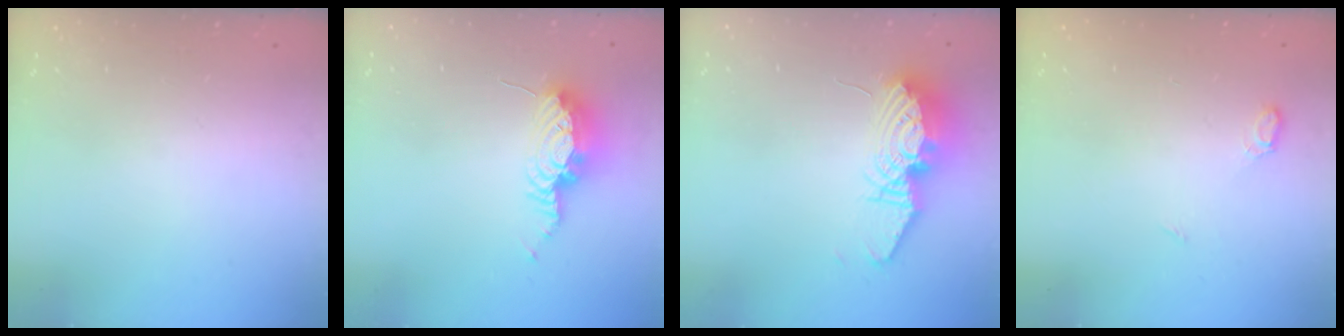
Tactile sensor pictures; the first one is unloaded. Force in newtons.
{"total": 8.7, "press": 8.6, "slide": 1.1}
{"total": 13.5, "press": 13.4, "slide": 1.4}
{"total": 5.5, "press": 5.5, "slide": 0.7}